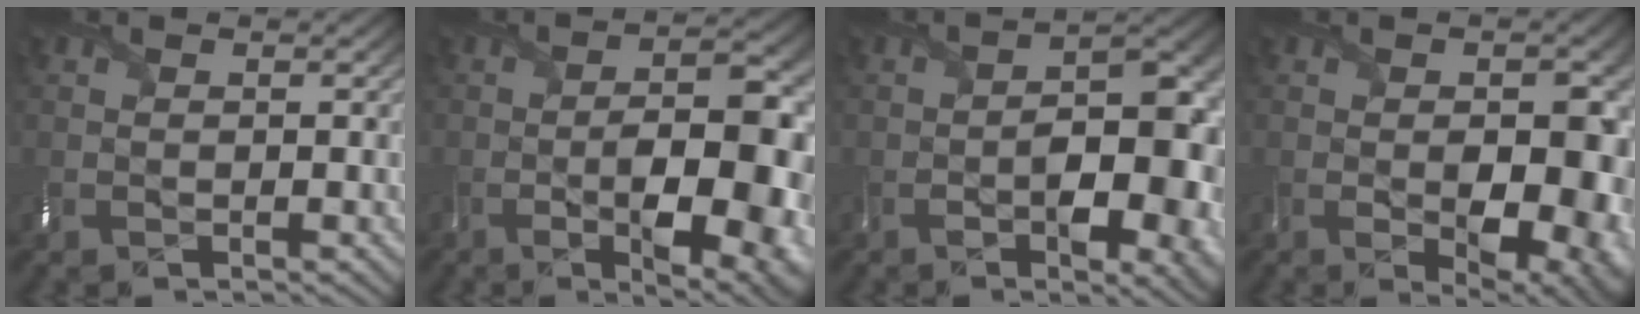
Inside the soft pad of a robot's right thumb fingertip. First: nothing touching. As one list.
[{"total": 12.5, "force": [-3.8, 4.9, 10.9], "torque": [-0.150, -0.009, -0.057]}, {"total": 12.0, "force": [-3.3, 5.9, 9.8], "torque": [-0.131, -0.013, -0.049]}, {"total": 11.0, "force": [-2.1, 6.2, 8.8], "torque": [-0.109, -0.022, -0.025]}]